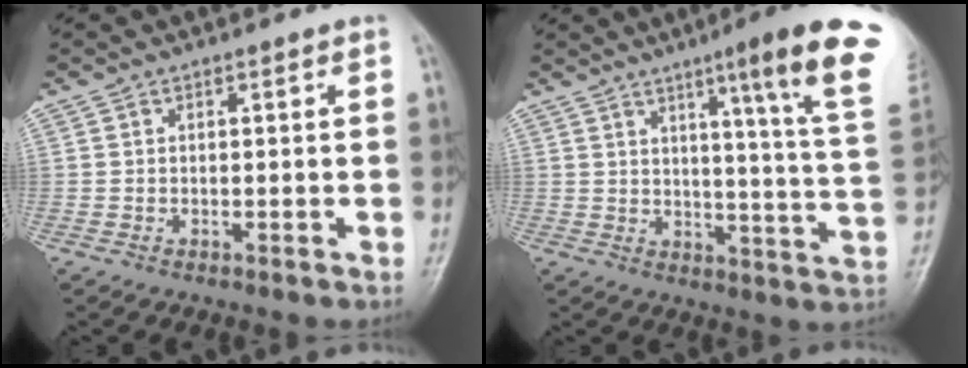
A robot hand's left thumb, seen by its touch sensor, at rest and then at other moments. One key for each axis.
{"total": 18.9, "fx": 10.0, "fy": 0.8, "fz": 16.0, "tx": -0.197, "ty": -0.051, "tz": 0.120}